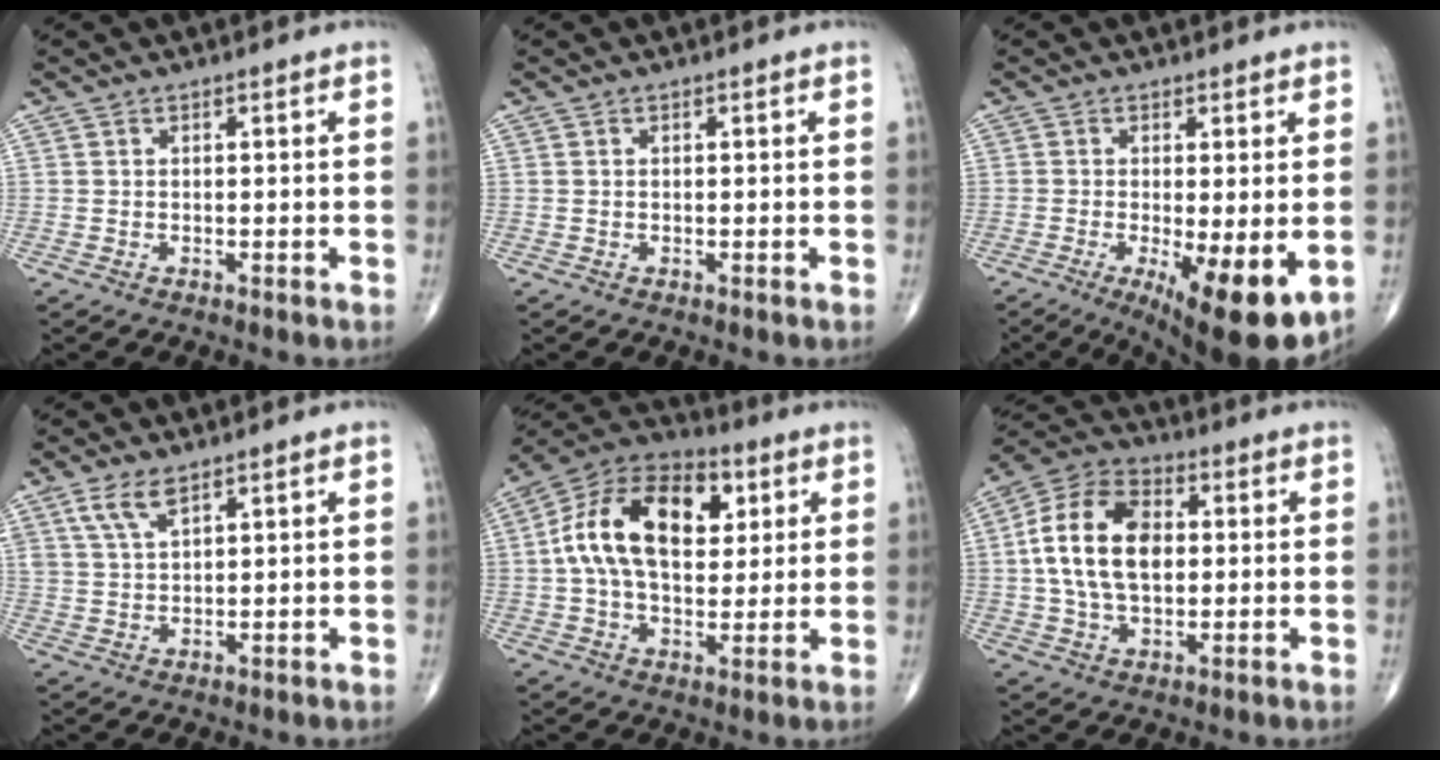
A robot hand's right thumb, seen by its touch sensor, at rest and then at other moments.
{"total": 0.0}
{"total": 12.4, "force": [-3.5, 3.7, 11.4], "torque": [-0.160, -0.026, -0.042]}
{"total": 5.2, "force": [3.3, 2.1, 3.4], "torque": [-0.069, -0.009, 0.071]}
{"total": 19.9, "force": [4.2, 12.1, 15.2], "torque": [-0.241, 0.010, 0.061]}
{"total": 16.0, "force": [1.3, 10.0, 12.4], "torque": [-0.217, 0.021, 0.018]}